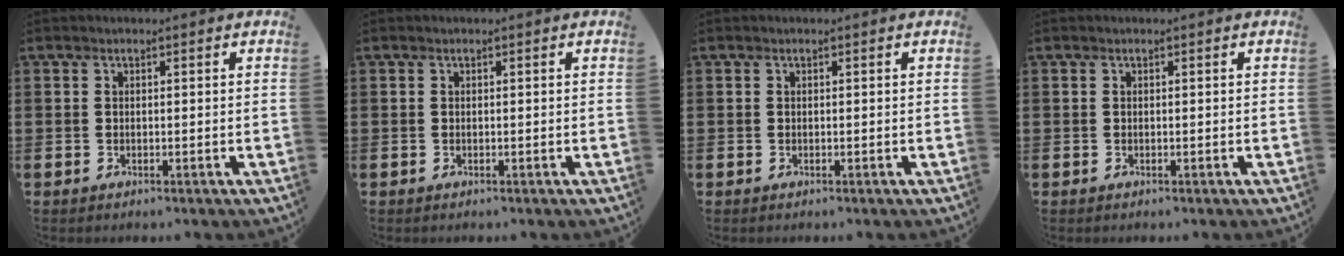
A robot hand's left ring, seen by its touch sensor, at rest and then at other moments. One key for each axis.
{"total": 0.0}
{"total": 0.0}
{"total": 0.0}